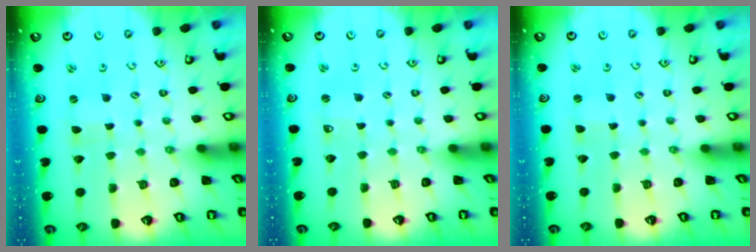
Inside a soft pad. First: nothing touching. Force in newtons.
{"total": 1.7, "press": 1.7, "slide": 0.3}
{"total": 1.0, "press": 1.0, "slide": 0.2}